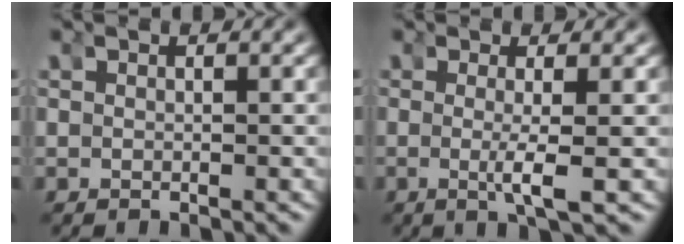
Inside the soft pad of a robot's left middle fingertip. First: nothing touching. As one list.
[{"total": 2.6, "force": [-0.5, -0.2, 2.5], "torque": [-0.053, -0.012, -0.004]}]